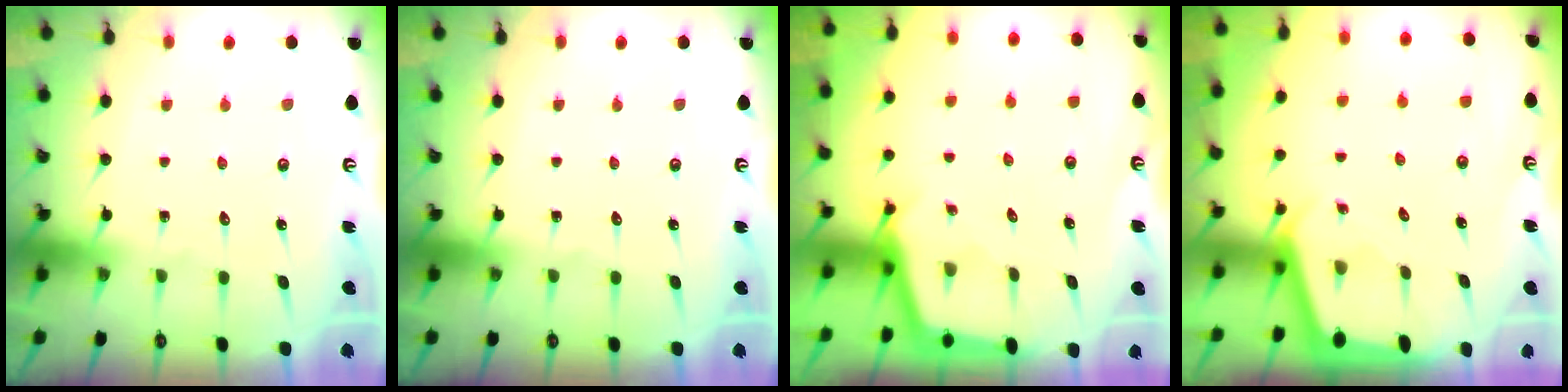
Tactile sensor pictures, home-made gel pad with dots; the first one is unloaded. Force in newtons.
{"total": 0.0}
{"total": 2.3, "press": 2.3, "slide": 0.1}
{"total": 2.2, "press": 2.2, "slide": 0.2}